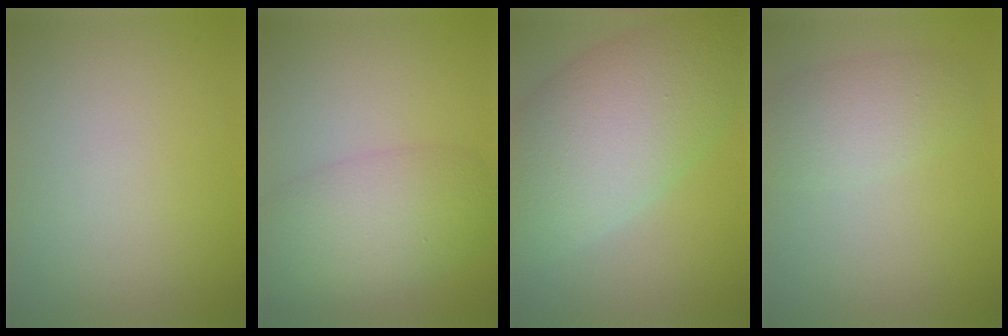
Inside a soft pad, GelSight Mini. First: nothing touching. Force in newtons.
{"total": 5.6, "press": 5.6, "slide": 0.0}
{"total": 10.9, "press": 10.9, "slide": 0.9}
{"total": 3.5, "press": 3.5, "slide": 0.2}